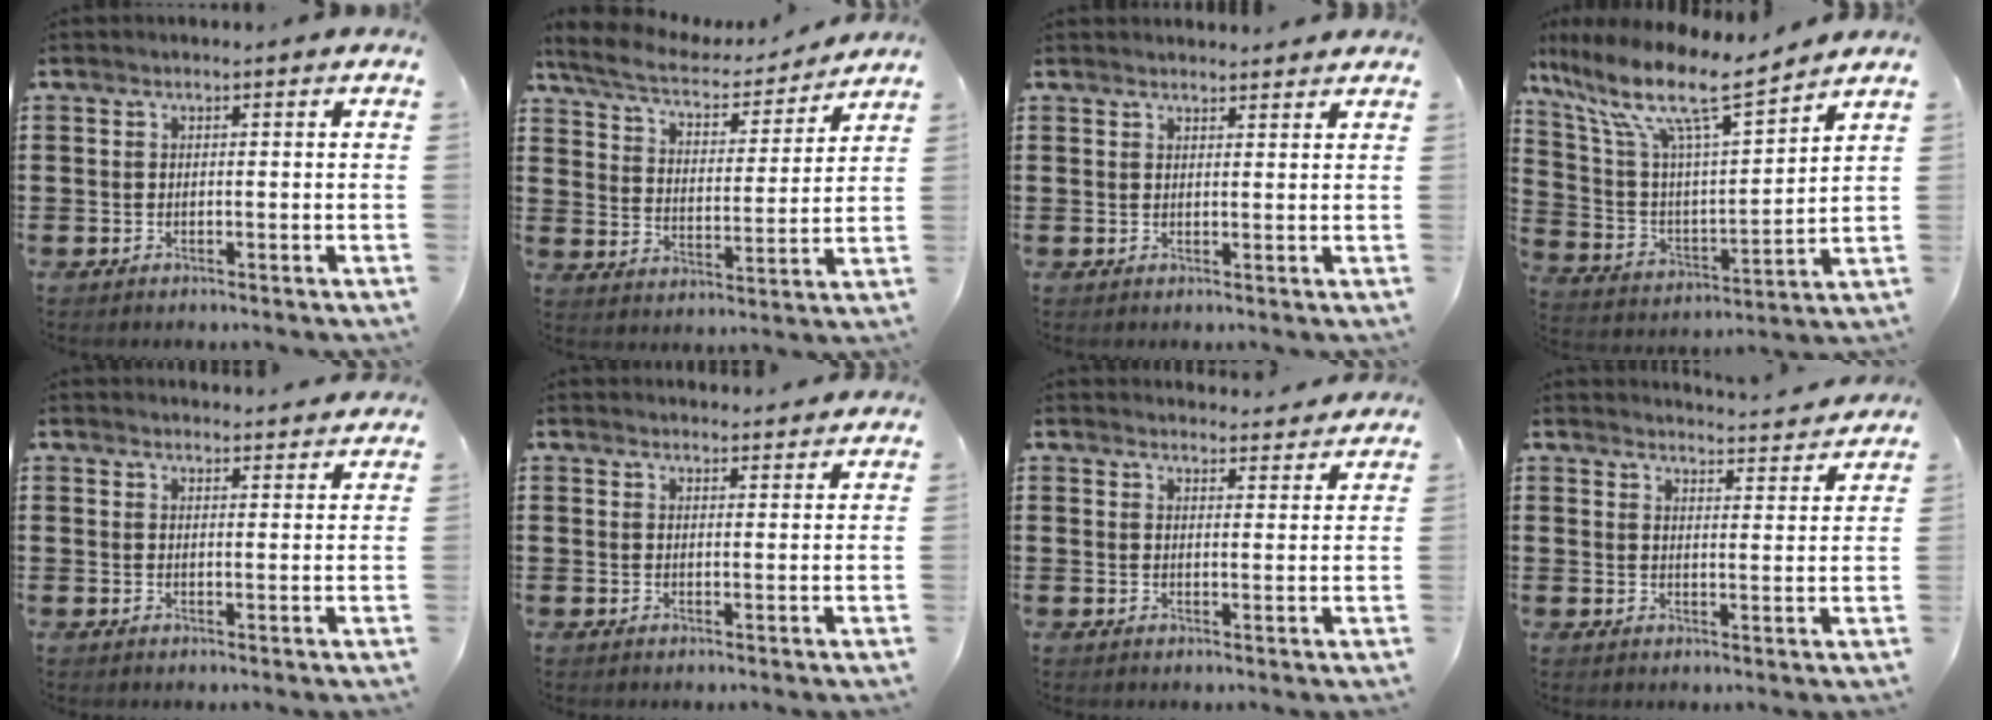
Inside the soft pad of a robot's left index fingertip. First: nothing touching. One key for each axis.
{"total": 6.7, "fx": 5.8, "fy": 1.5, "fz": 2.9, "tx": -0.083, "ty": -0.031, "tz": 0.098}
{"total": 1.8, "fx": 1.8, "fy": 0.2, "fz": 0.1, "tx": -0.004, "ty": 0.001, "tz": 0.035}
{"total": 12.4, "fx": 8.9, "fy": 1.8, "fz": 8.5, "tx": -0.201, "ty": -0.053, "tz": 0.145}
{"total": 2.4, "fx": 2.4, "fy": 0.0, "fz": 0.1, "tx": -0.009, "ty": -0.006, "tz": 0.048}
{"total": 2.4, "fx": 2.4, "fy": 0.1, "fz": 0.0, "tx": -0.005, "ty": -0.006, "tz": 0.047}
{"total": 3.2, "fx": 3.2, "fy": 0.1, "fz": 0.1, "tx": -0.004, "ty": -0.017, "tz": 0.059}
{"total": 3.7, "fx": 3.7, "fy": -0.4, "fz": 0.2, "tx": -0.010, "ty": -0.028, "tz": 0.062}